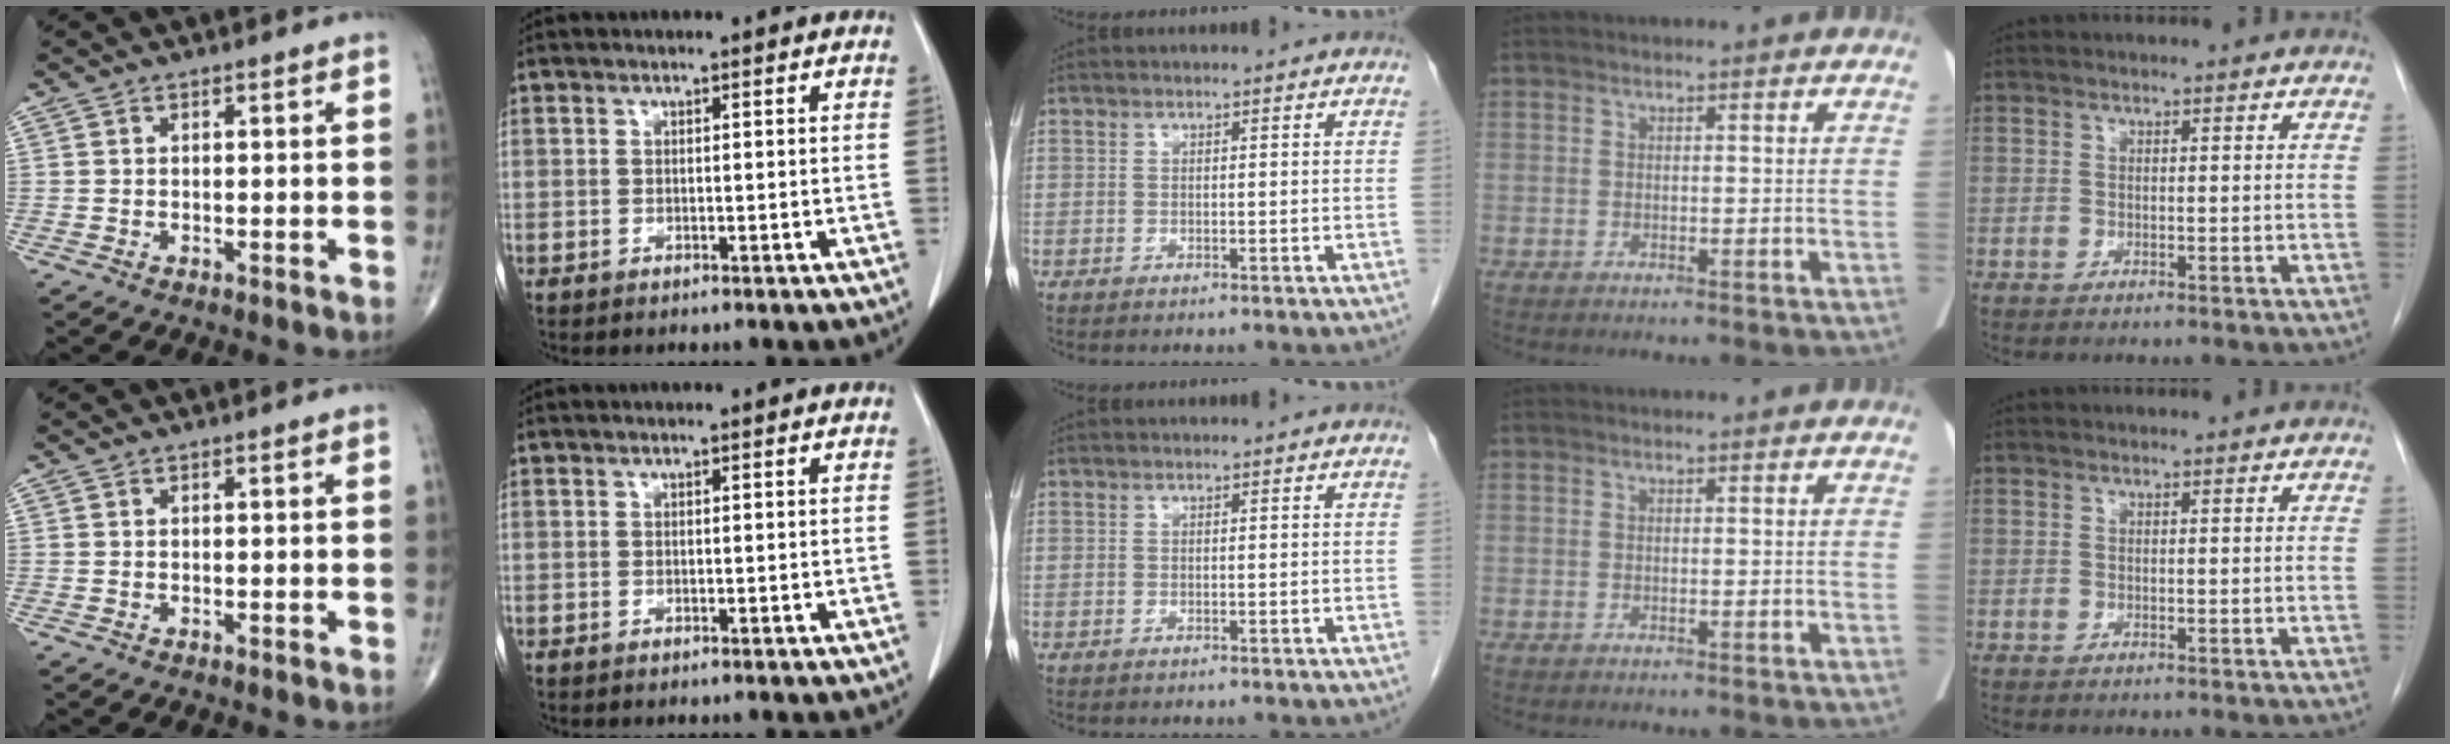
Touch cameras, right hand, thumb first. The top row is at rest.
{}